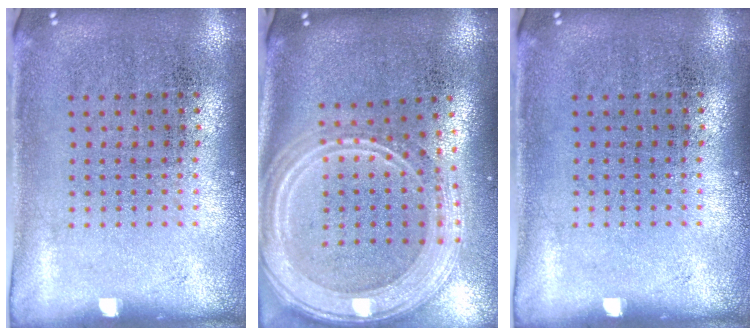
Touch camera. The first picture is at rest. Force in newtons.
{"total": 3.1, "press": 2.5, "slide": 1.8}
{"total": 0.0}